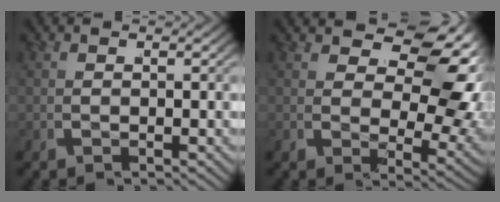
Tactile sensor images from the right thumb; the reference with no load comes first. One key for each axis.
{"total": 9.0, "fx": 3.7, "fy": 4.5, "fz": 6.9, "tx": -0.085, "ty": -0.017, "tz": 0.064}